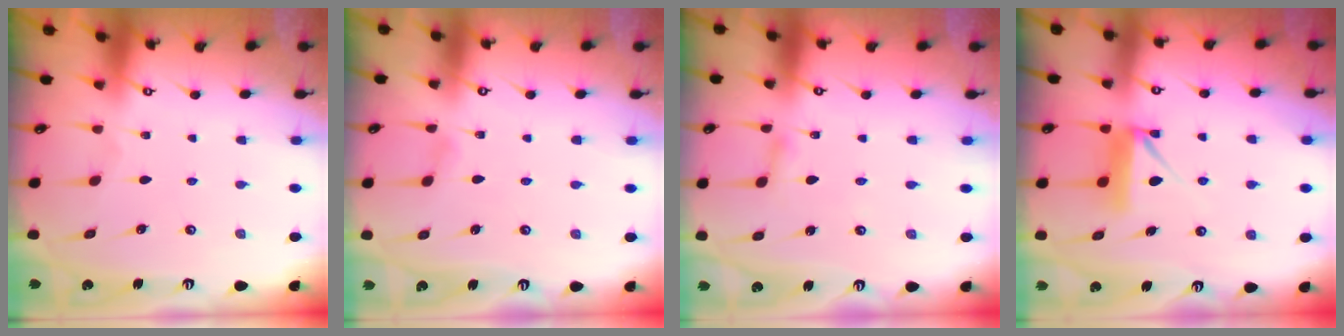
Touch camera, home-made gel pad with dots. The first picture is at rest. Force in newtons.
{"total": 2.4, "press": 2.4, "slide": 0.3}
{"total": 1.7, "press": 1.7, "slide": 0.2}
{"total": 7.4, "press": 7.4, "slide": 0.4}